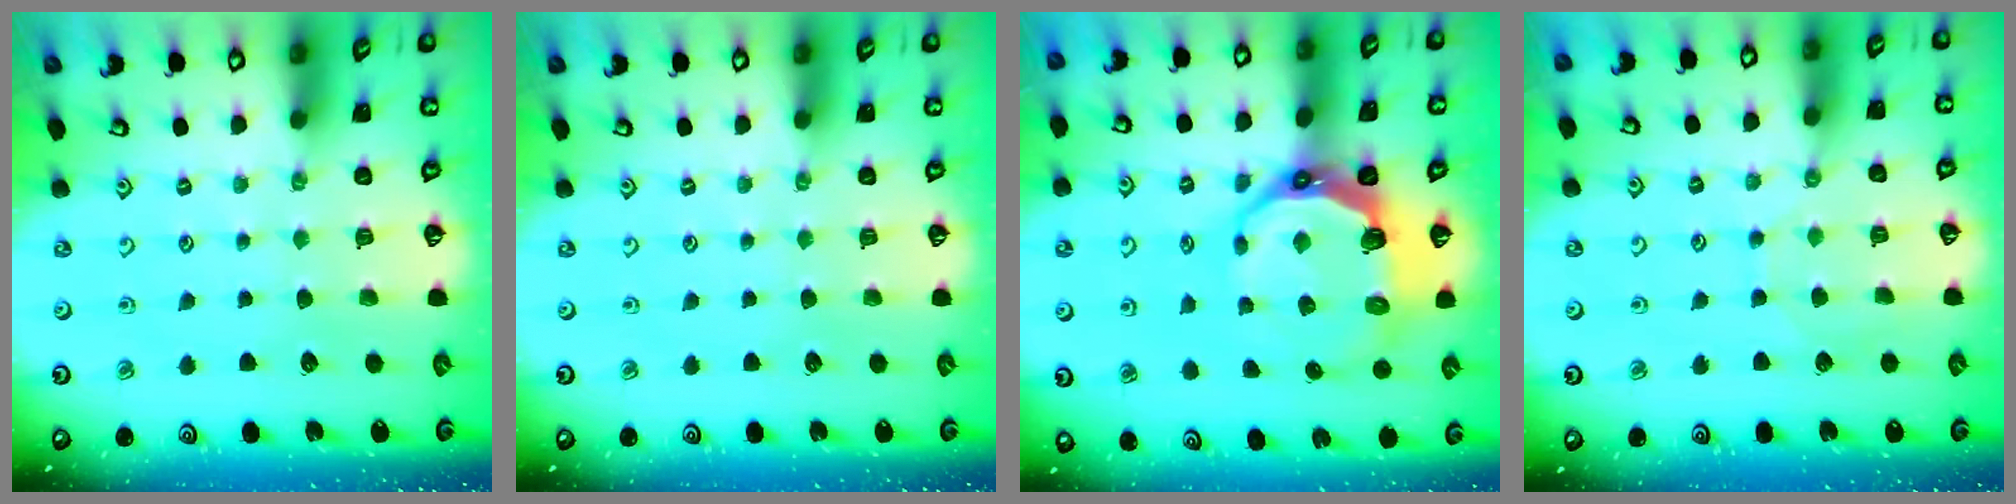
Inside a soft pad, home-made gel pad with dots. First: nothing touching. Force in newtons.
{"total": 0.0}
{"total": 11.6, "press": 10.5, "slide": 5.1}
{"total": 3.3, "press": 3.2, "slide": 0.4}